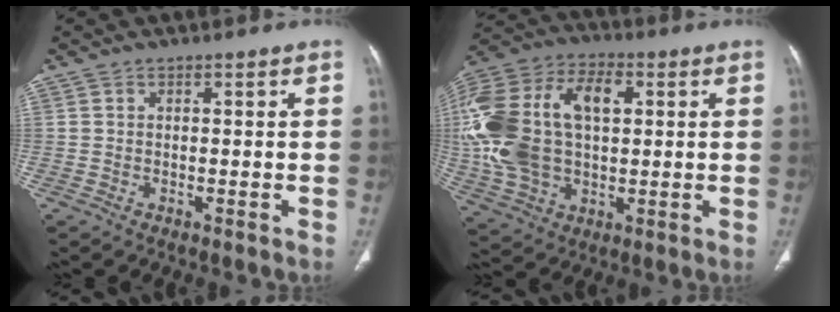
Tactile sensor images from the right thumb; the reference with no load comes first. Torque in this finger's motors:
{"motor_torque": [2.51, 2.50, 2.37, 0.40, 0.51]}